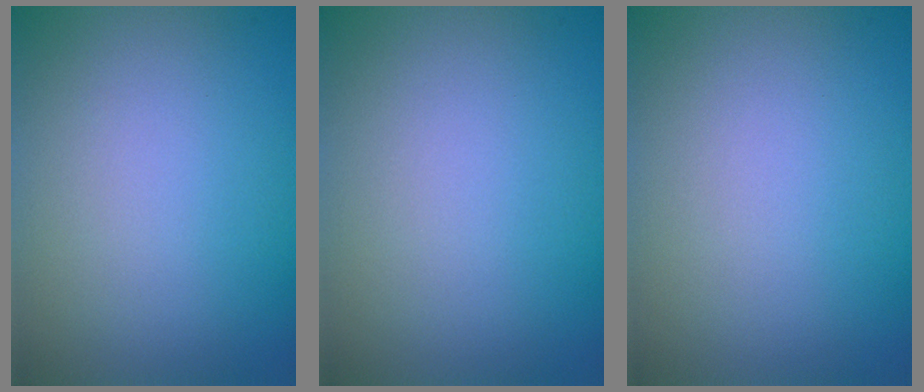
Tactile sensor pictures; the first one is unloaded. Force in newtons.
{"total": 0.0}
{"total": 0.0}